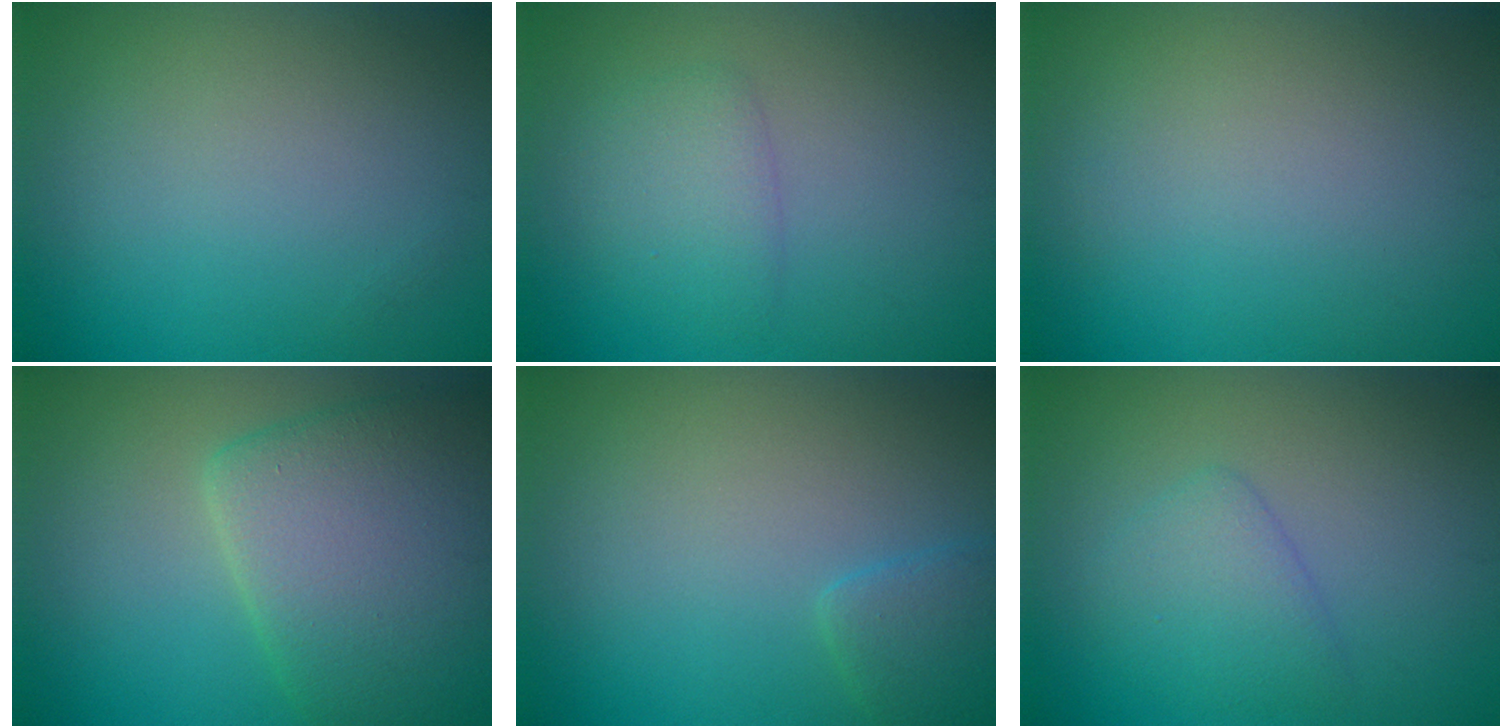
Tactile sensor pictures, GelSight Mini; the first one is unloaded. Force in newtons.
{"total": 2.3, "press": 2.3, "slide": 0.1}
{"total": 0.0}
{"total": 8.4, "press": 8.4, "slide": 0.2}
{"total": 2.0, "press": 2.0, "slide": 0.1}
{"total": 2.7, "press": 2.7, "slide": 0.1}